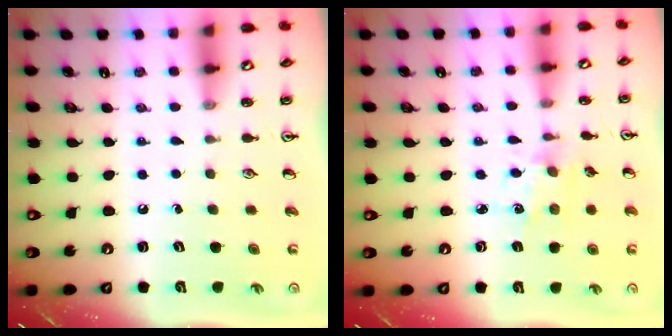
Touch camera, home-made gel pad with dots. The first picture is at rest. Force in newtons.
{"total": 2.5, "press": 2.4, "slide": 0.7}